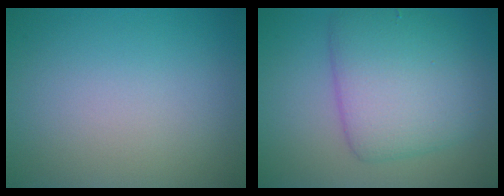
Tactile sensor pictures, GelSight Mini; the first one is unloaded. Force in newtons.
{"total": 6.8, "press": 6.8, "slide": 0.2}